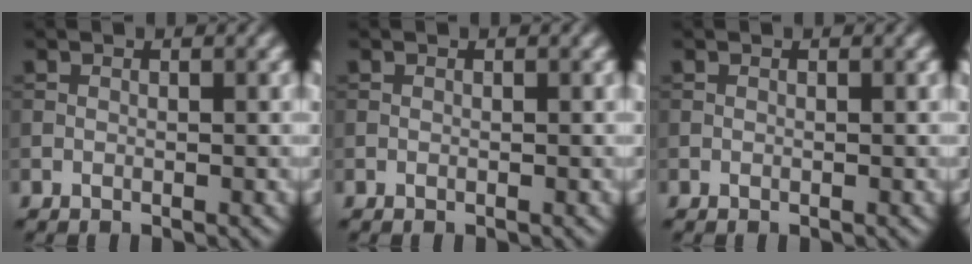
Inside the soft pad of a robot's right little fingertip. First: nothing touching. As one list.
[{"total": 0.0}, {"total": 0.0}]